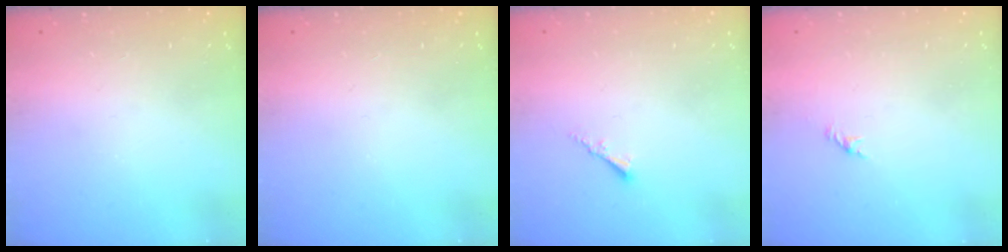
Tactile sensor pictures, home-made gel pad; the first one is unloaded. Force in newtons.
{"total": 0.0}
{"total": 2.1, "press": 2.1, "slide": 0.3}
{"total": 1.0, "press": 0.9, "slide": 0.4}